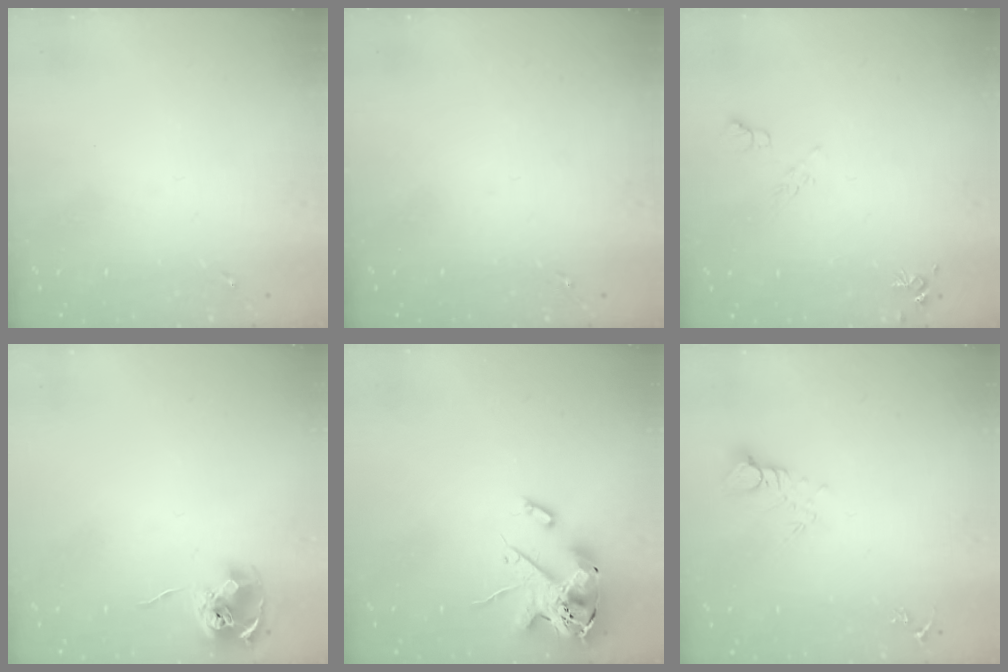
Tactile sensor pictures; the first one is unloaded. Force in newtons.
{"total": 0.0}
{"total": 6.4, "press": 6.3, "slide": 1.1}
{"total": 8.4, "press": 8.4, "slide": 0.4}
{"total": 16.4, "press": 16.2, "slide": 2.7}
{"total": 5.0, "press": 5.0, "slide": 0.3}